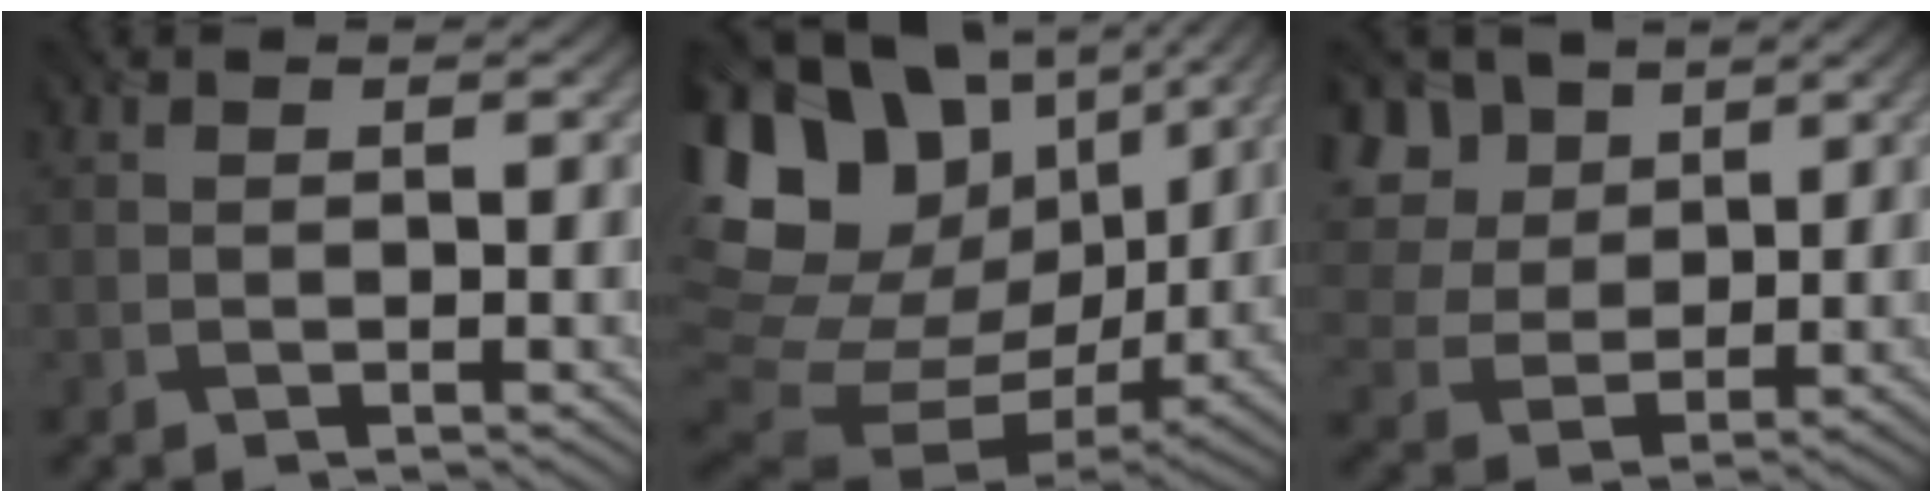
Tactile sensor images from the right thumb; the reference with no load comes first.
{"total": 19.4, "force": [6.5, 14.0, 11.7], "torque": [-0.272, 0.020, 0.139]}
{"total": 10.6, "force": [5.8, 7.2, 5.2], "torque": [-0.177, 0.017, 0.117]}